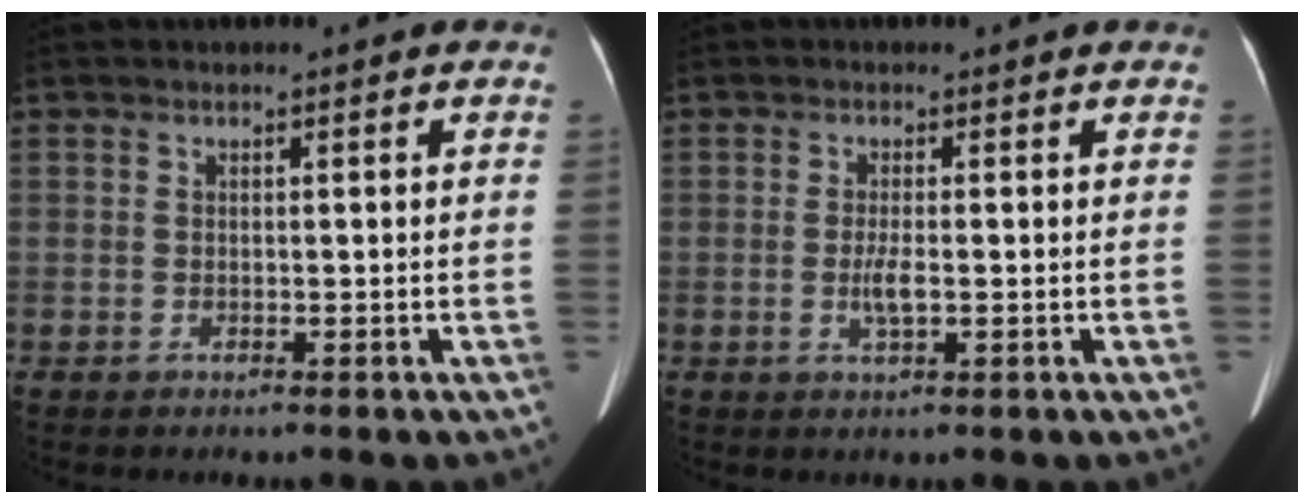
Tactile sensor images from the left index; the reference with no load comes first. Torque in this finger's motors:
{"motor_torque": [0.41, 0.17, 0.04, 0.01]}